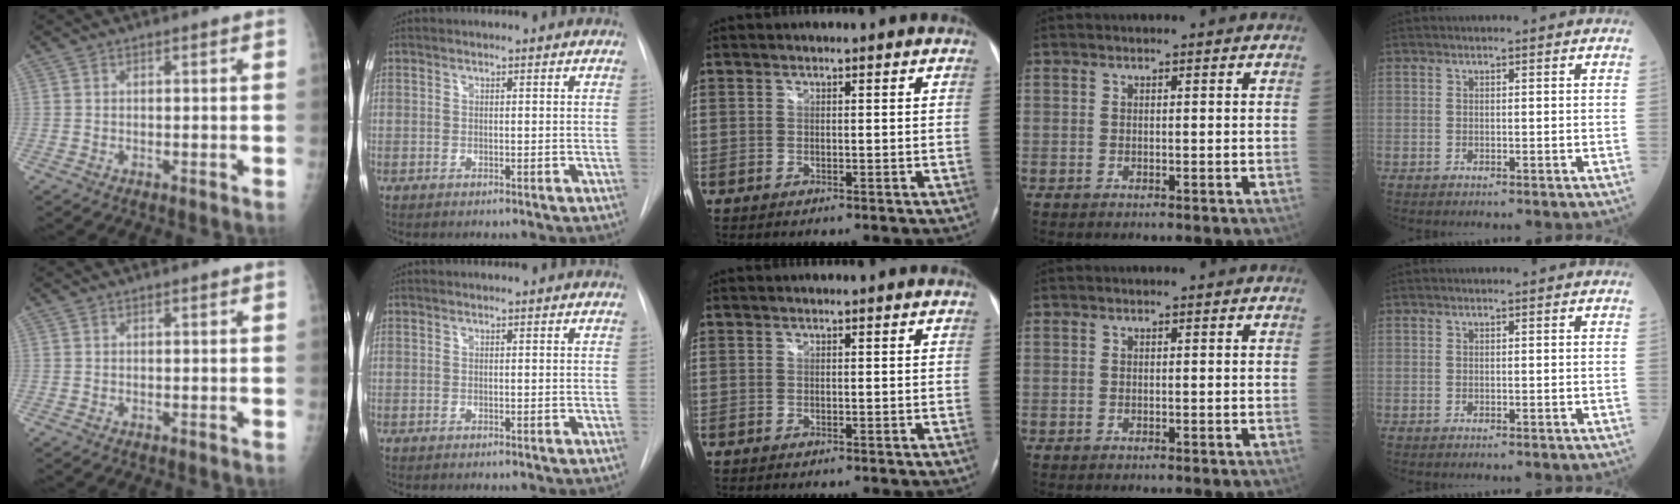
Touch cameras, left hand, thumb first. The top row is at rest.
{}